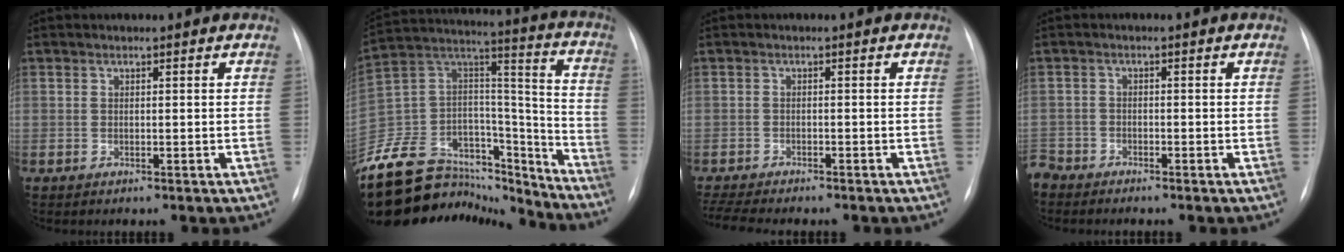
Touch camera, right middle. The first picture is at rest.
{"total": 27.3, "force": [-24.2, 9.1, 8.5], "torque": [-0.179, 0.040, -0.387]}
{"total": 7.2, "force": [-6.4, 1.1, 3.2], "torque": [-0.055, -0.006, -0.097]}
{"total": 3.6, "force": [-3.4, 1.1, 0.1], "torque": [-0.001, -0.007, -0.067]}